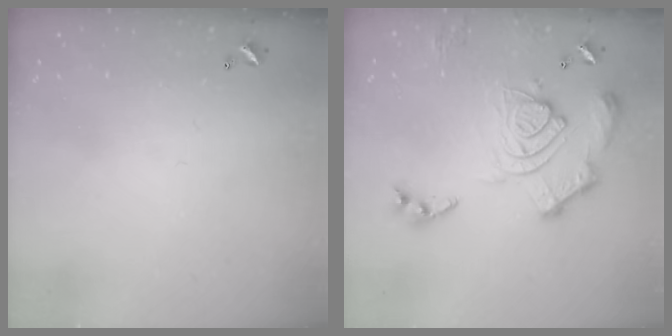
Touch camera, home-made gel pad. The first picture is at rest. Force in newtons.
{"total": 16.1, "press": 16.0, "slide": 2.0}